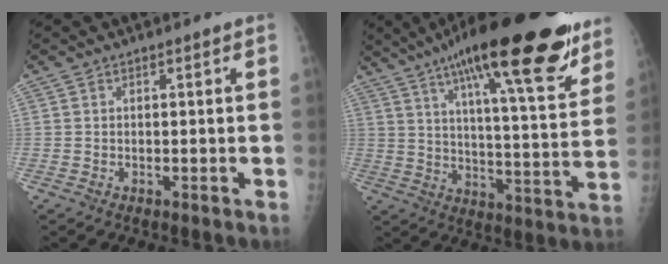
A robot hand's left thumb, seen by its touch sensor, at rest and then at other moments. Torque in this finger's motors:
{"motor_torque": [2.25, -1.02, 1.51, -1.25, 0.46]}